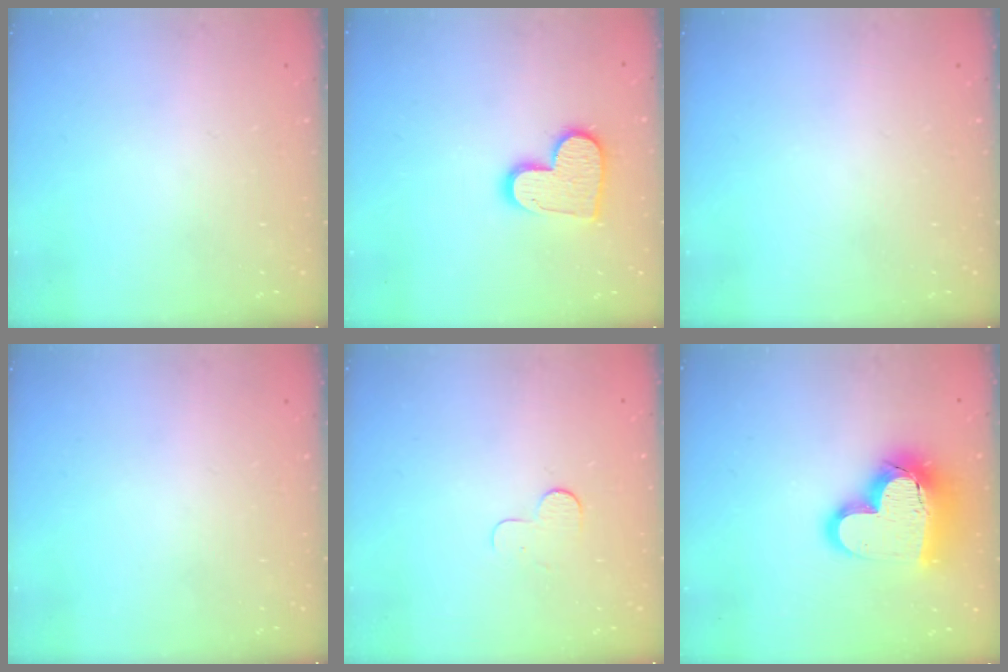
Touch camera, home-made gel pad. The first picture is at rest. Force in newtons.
{"total": 13.3, "press": 13.3, "slide": 1.1}
{"total": 0.0}
{"total": 0.0}
{"total": 3.6, "press": 3.6, "slide": 0.3}
{"total": 19.2, "press": 19.2, "slide": 1.6}